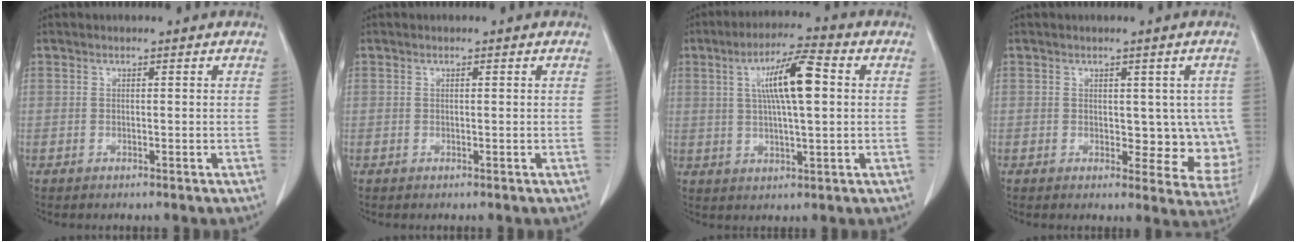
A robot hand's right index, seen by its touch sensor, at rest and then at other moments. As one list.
[{"total": 0.0}, {"total": 9.9, "force": [2.2, 1.6, 9.5], "torque": [-0.169, 0.016, 0.035]}, {"total": 7.3, "force": [0.4, 4.4, 5.7], "torque": [-0.031, 0.001, 0.009]}]